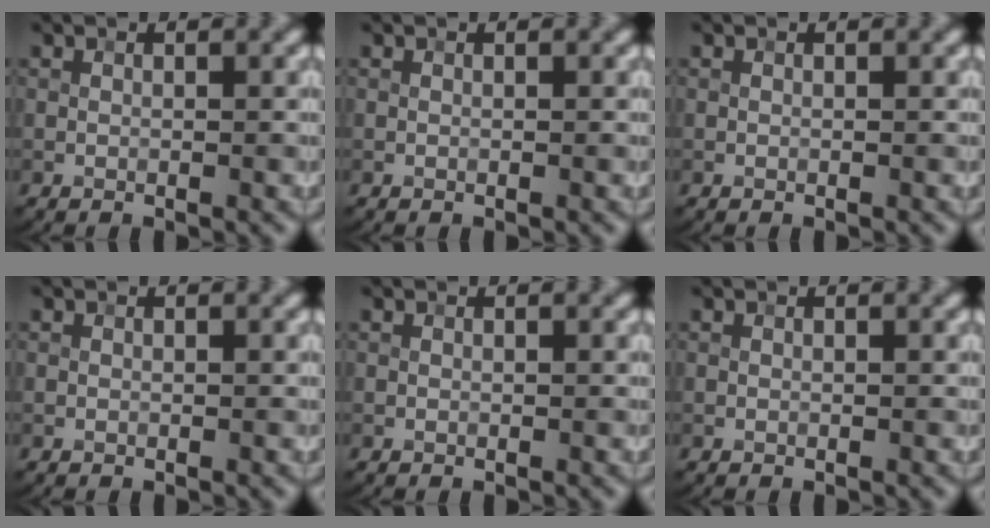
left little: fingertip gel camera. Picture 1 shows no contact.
{"total": 0.0}
{"total": 0.0}
{"total": 0.0}
{"total": 0.0}
{"total": 0.0}